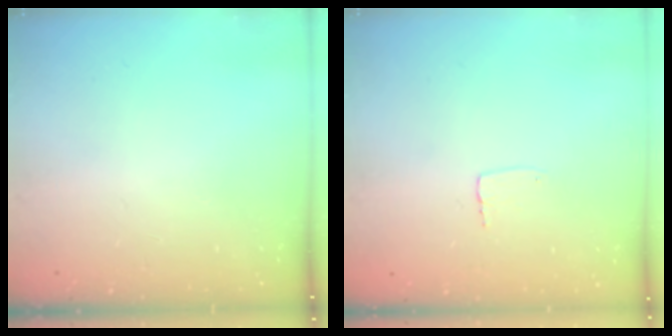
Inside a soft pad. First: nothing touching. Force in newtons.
{"total": 2.7, "press": 2.7, "slide": 0.1}